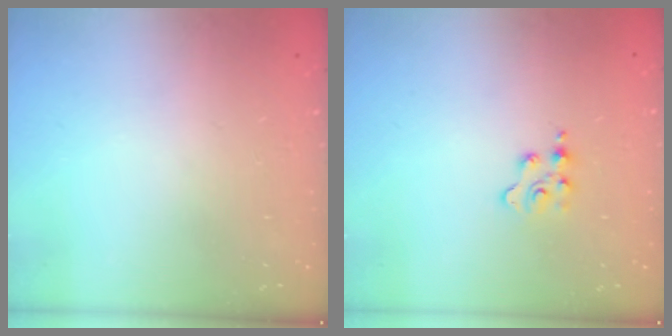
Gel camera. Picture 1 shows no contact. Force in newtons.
{"total": 2.6, "press": 2.5, "slide": 0.4}